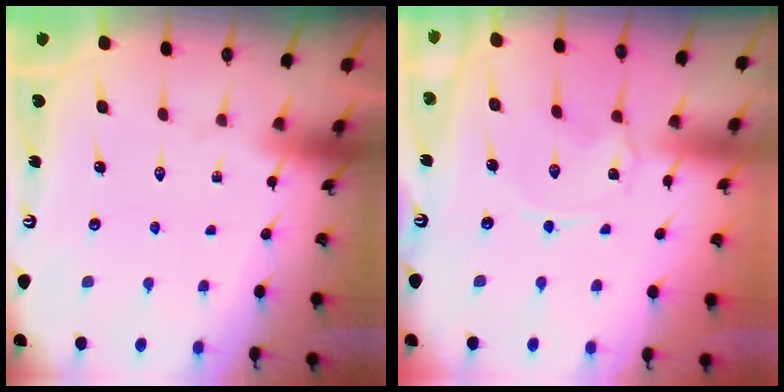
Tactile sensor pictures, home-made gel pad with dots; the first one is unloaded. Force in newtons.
{"total": 0.8, "press": 0.8, "slide": 0.2}